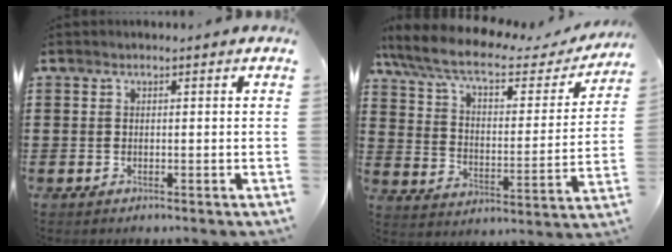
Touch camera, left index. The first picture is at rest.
{"total": 9.4, "force": [6.9, 2.6, 5.9], "torque": [-0.137, -0.031, 0.118]}